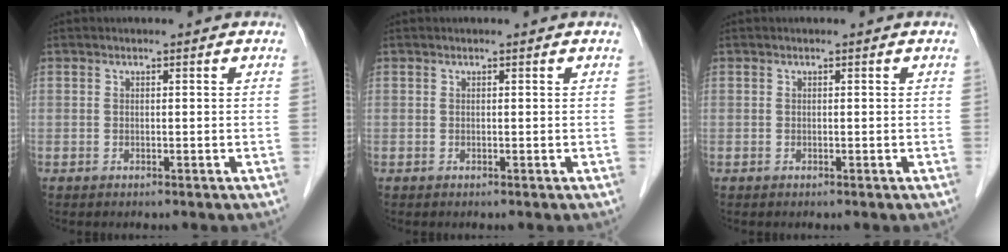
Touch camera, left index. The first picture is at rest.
{"total": 0.0}
{"total": 0.0}